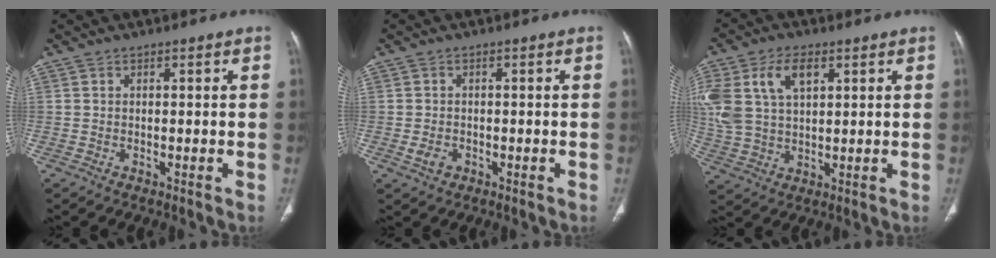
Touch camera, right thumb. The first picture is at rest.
{"total": 2.3, "force": [-0.7, 1.8, 1.3], "torque": [-0.023, 0.003, -0.008]}
{"total": 13.6, "force": [4.9, 8.2, 9.7], "torque": [-0.215, 0.002, 0.102]}